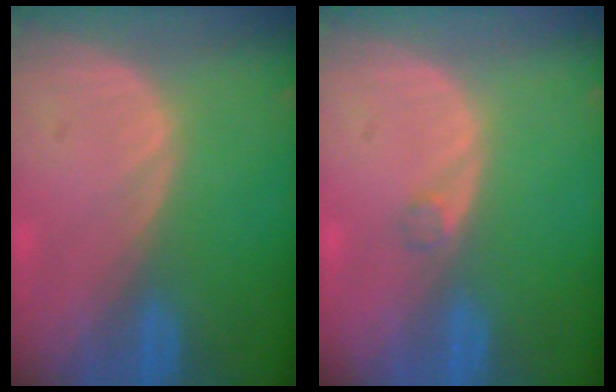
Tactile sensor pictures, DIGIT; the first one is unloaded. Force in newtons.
{"total": 0.9, "press": 0.9, "slide": 0.1}